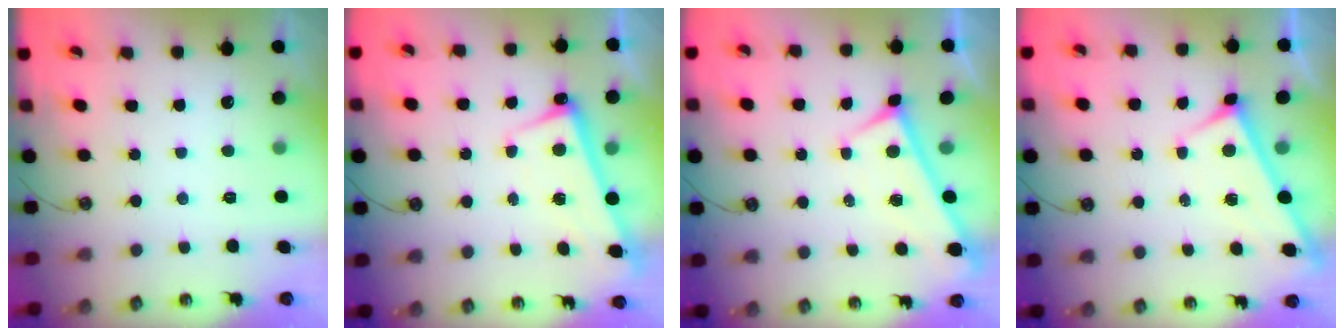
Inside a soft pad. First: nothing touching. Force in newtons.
{"total": 2.8, "press": 2.6, "slide": 0.9}
{"total": 0.0}
{"total": 3.0, "press": 3.0, "slide": 0.3}